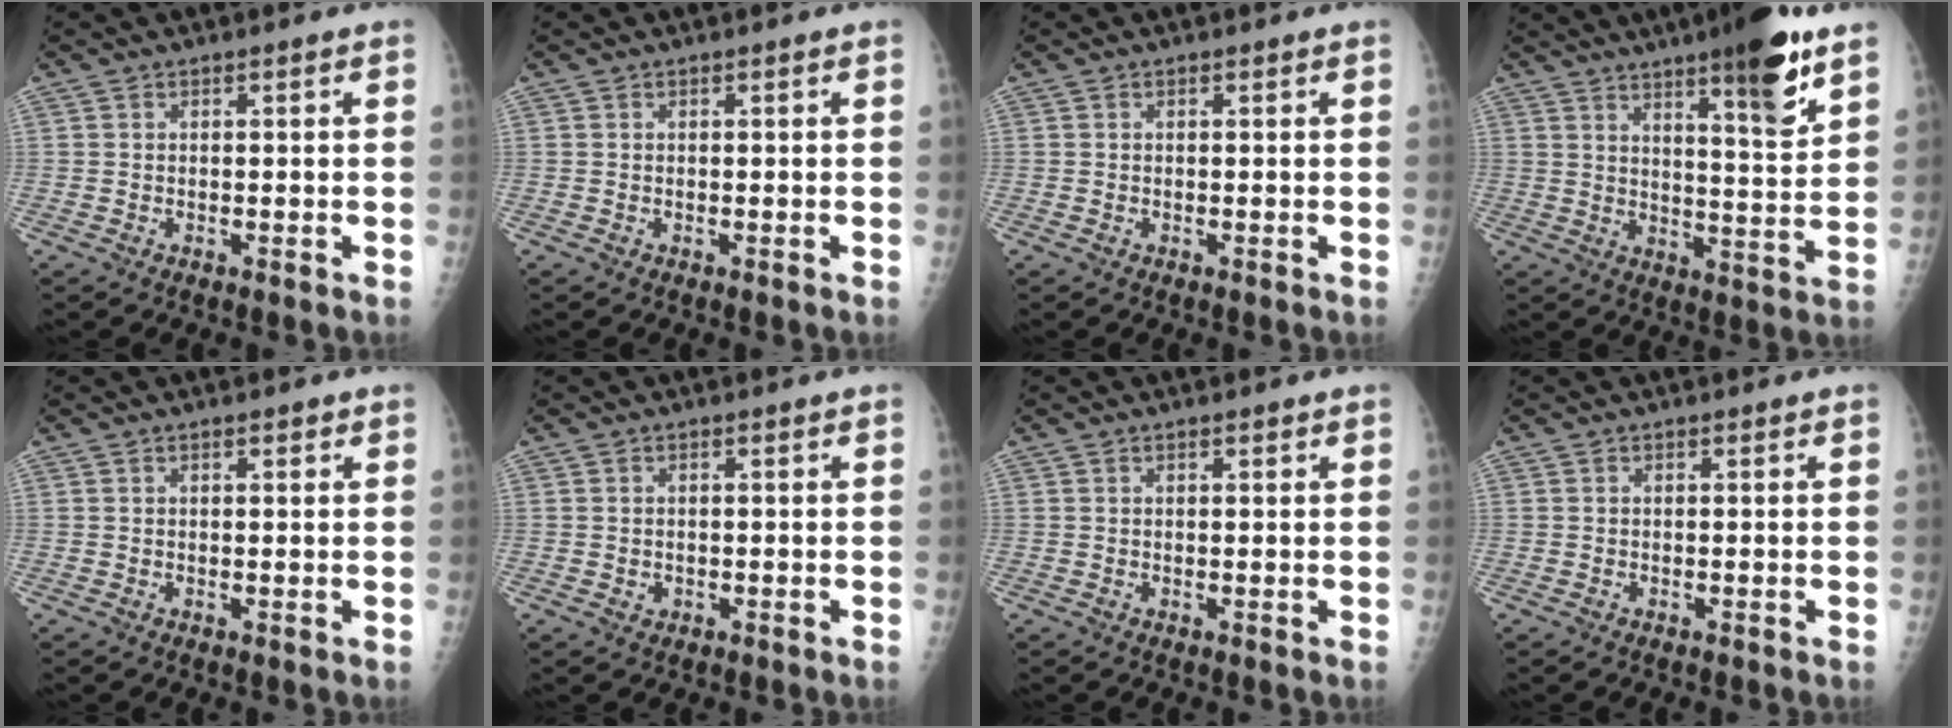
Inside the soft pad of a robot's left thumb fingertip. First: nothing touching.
{"total": 0.0}
{"total": 0.0}
{"total": 14.1, "force": [8.8, 2.5, 10.7], "torque": [-0.139, -0.053, 0.130]}
{"total": 1.3, "force": [0.8, 0.6, 0.8], "torque": [-0.009, -0.001, 0.010]}
{"total": 1.2, "force": [-0.1, 1.1, 0.4], "torque": [-0.006, 0.001, 0.002]}
{"total": 1.0, "force": [0.6, 0.4, 0.6], "torque": [-0.009, -0.002, 0.009]}
{"total": 0.0}